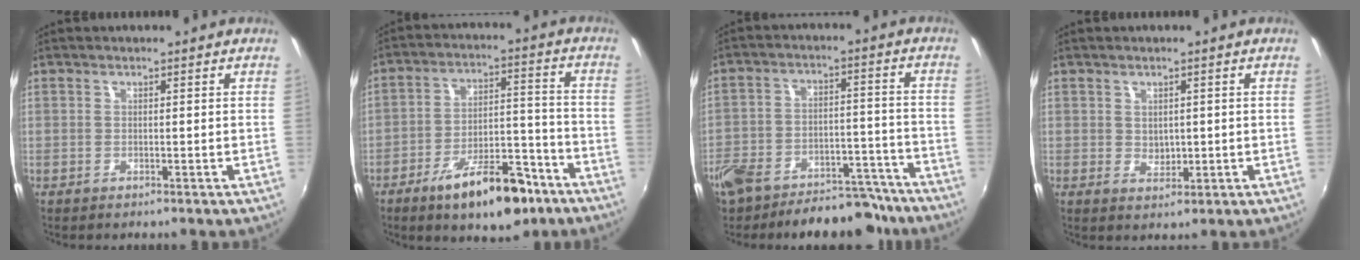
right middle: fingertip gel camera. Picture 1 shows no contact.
{"total": 14.4, "force": [-9.6, 5.9, 9.0], "torque": [-0.147, 0.020, -0.139]}
{"total": 18.1, "force": [-14.3, 8.4, 7.3], "torque": [-0.159, 0.019, -0.189]}
{"total": 2.3, "force": [0.3, 1.9, 1.2], "torque": [-0.016, 0.001, 0.008]}